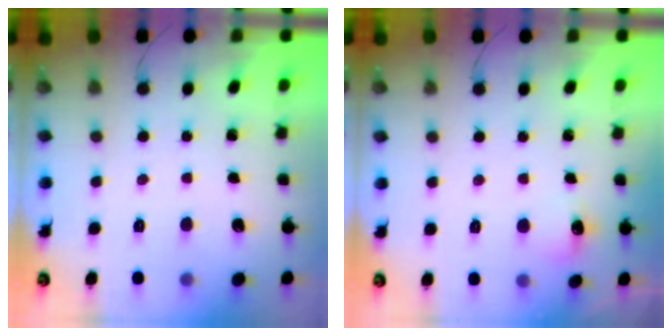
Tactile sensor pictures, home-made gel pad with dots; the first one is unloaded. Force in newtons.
{"total": 6.1, "press": 5.9, "slide": 1.6}